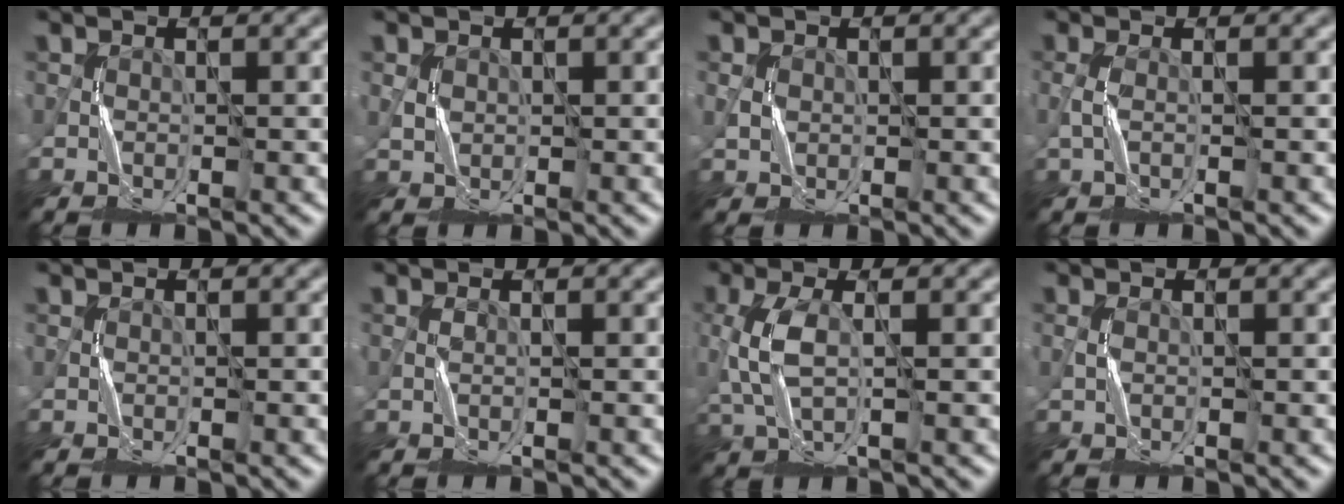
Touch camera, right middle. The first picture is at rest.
{"total": 0.9, "force": [0.3, 0.8, 0.2], "torque": [-0.010, -0.001, 0.011]}
{"total": 0.8, "force": [0.1, 0.8, 0.2], "torque": [-0.008, -0.001, 0.006]}
{"total": 0.8, "force": [-0.3, 0.1, 0.8], "torque": [-0.021, 0.003, -0.006]}
{"total": 0.0}
{"total": 0.0}
{"total": 3.5, "force": [0.0, 1.4, 3.2], "torque": [-0.092, 0.002, -0.001]}
{"total": 0.0}